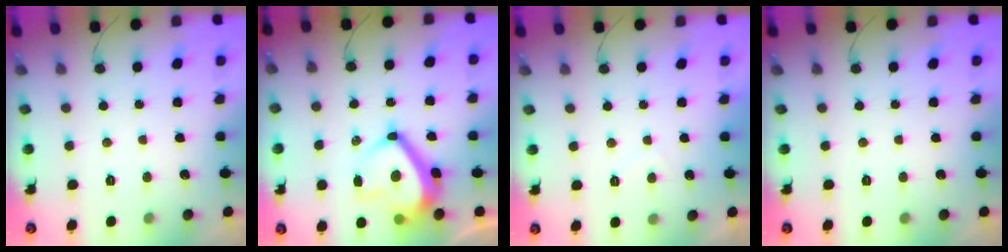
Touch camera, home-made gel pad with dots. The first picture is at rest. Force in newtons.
{"total": 12.7, "press": 12.7, "slide": 1.4}
{"total": 1.0, "press": 0.9, "slide": 0.6}
{"total": 0.0}